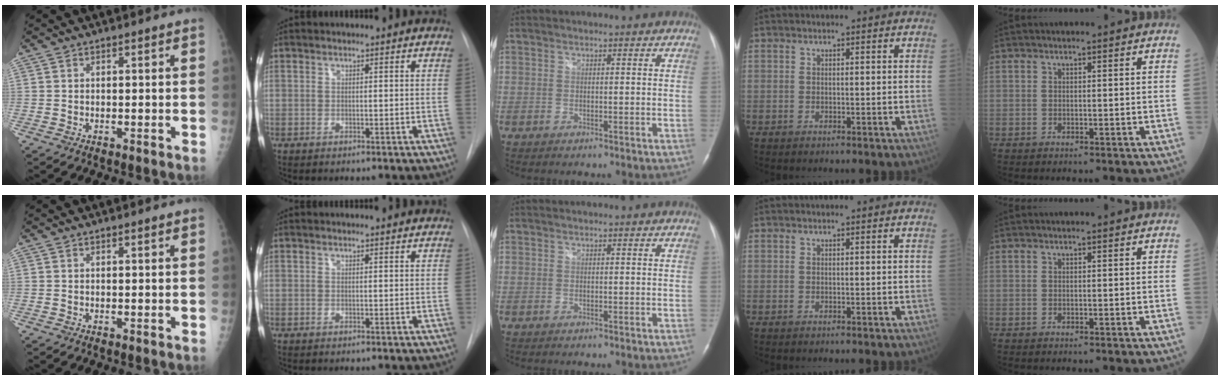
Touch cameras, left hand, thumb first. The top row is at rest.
{"thumb": {"total": 0.5, "force": [0.4, 0.0, 0.3], "torque": [-0.007, -0.001, 0.008]}, "index": {"total": 1.4, "force": [1.4, -0.1, 0.1], "torque": [-0.008, -0.001, 0.012]}}